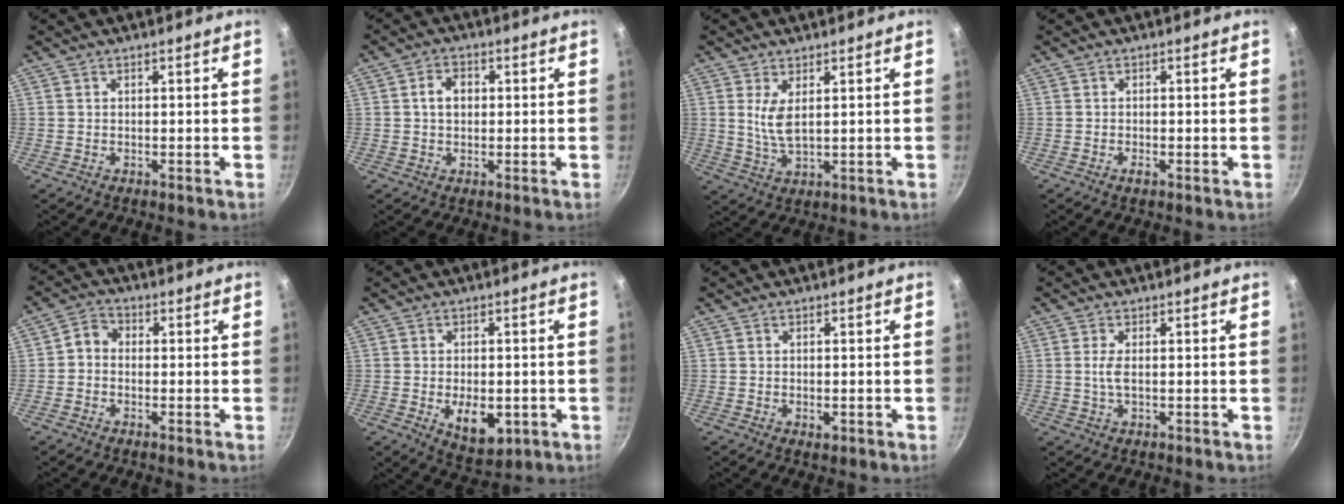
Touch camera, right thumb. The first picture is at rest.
{"total": 4.3, "force": [0.5, 3.2, 2.8], "torque": [-0.032, 0.010, 0.003]}
{"total": 5.1, "force": [1.5, 2.0, 4.4], "torque": [-0.085, -0.017, 0.035]}
{"total": 1.1, "force": [-0.6, 0.2, 0.9], "torque": [-0.020, 0.000, -0.012]}
{"total": 3.4, "force": [-0.7, 2.8, 1.8], "torque": [-0.027, 0.017, -0.029]}
{"total": 8.8, "force": [-2.2, 5.0, 6.9], "torque": [-0.081, -0.006, -0.017]}
{"total": 1.6, "force": [-0.6, 0.8, 1.2], "torque": [-0.018, -0.002, -0.007]}
{"total": 2.5, "force": [0.1, 0.9, 2.3], "torque": [-0.055, 0.000, 0.001]}